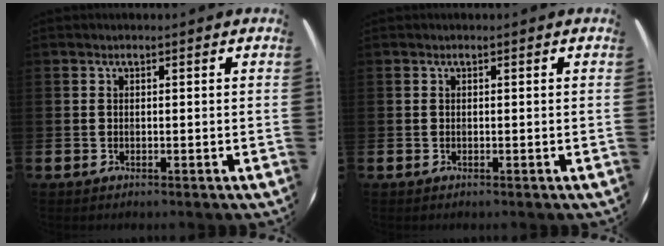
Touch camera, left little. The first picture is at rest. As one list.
[{"total": 0.0}]